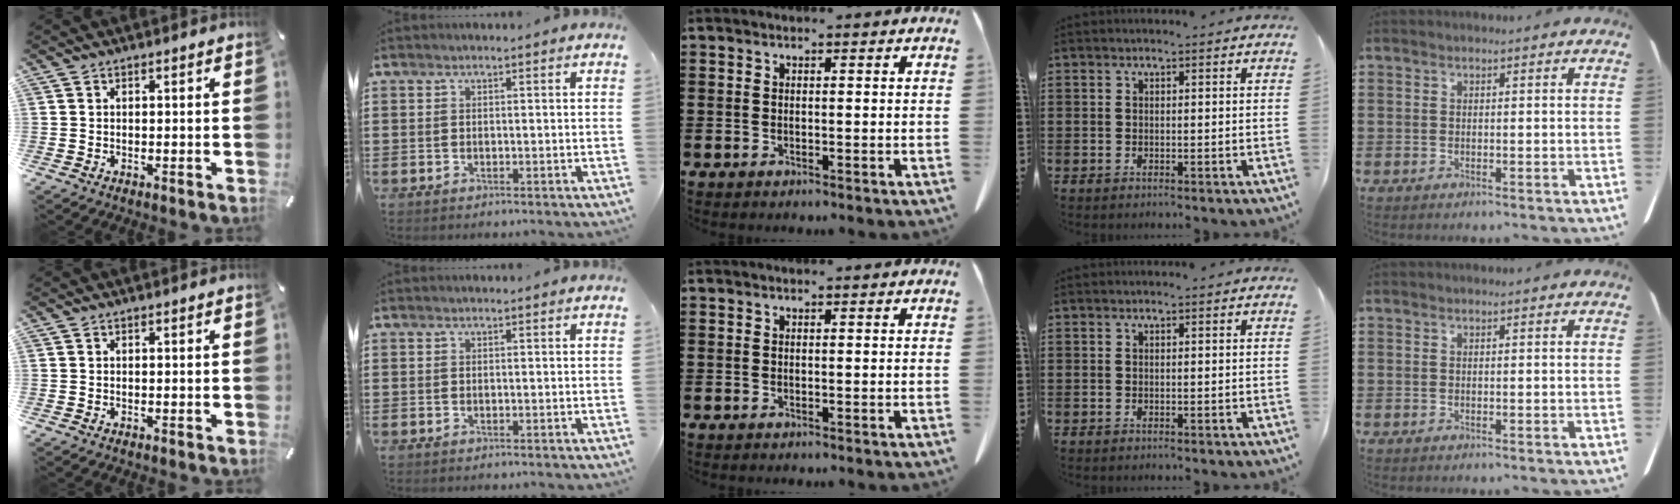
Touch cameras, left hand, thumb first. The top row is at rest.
{}